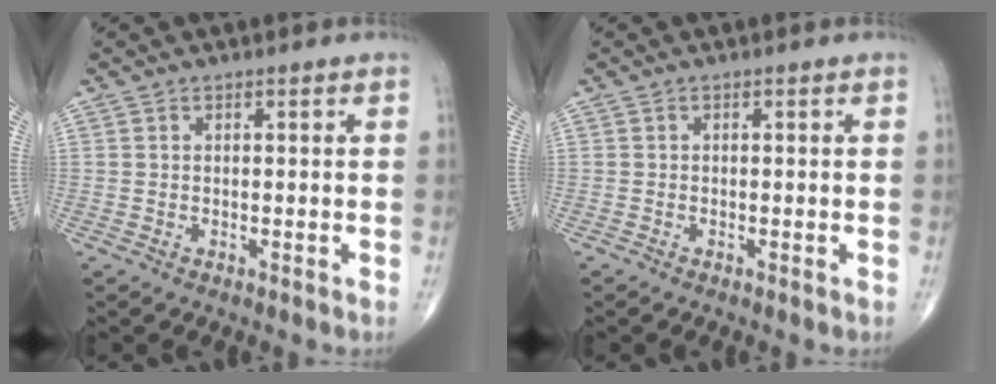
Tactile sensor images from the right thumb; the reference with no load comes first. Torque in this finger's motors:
{"motor_torque": [0.50, 0.05, -0.10, -0.13, -0.02]}